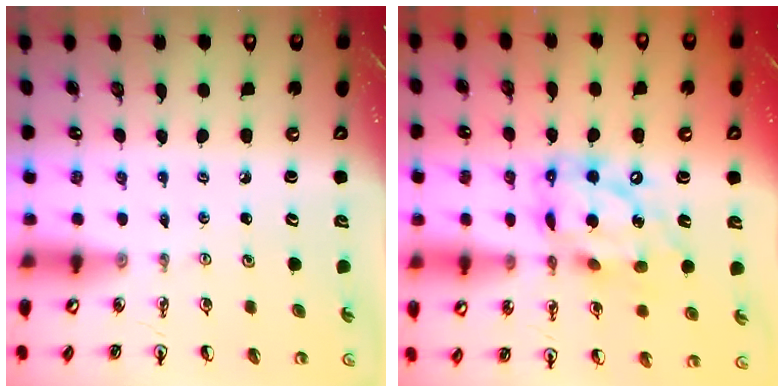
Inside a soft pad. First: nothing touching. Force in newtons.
{"total": 15.2, "press": 15.1, "slide": 1.2}